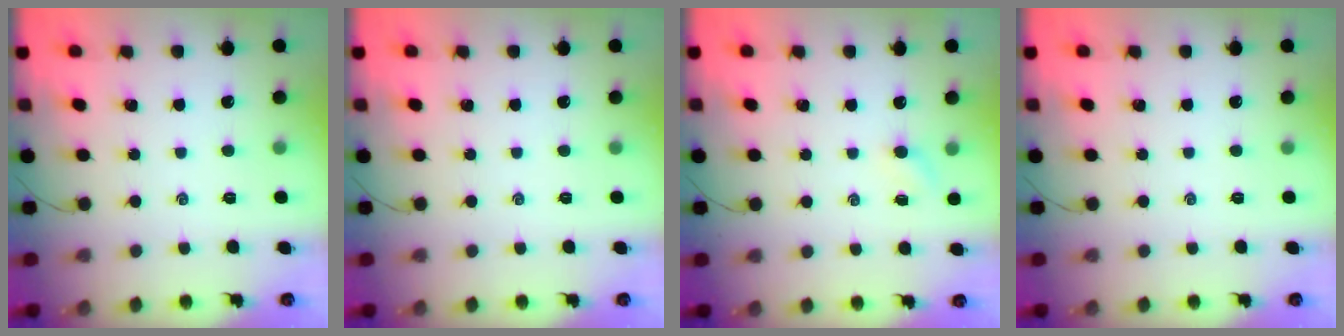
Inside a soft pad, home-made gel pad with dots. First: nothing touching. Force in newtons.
{"total": 0.0}
{"total": 2.8, "press": 2.7, "slide": 0.8}
{"total": 0.0}